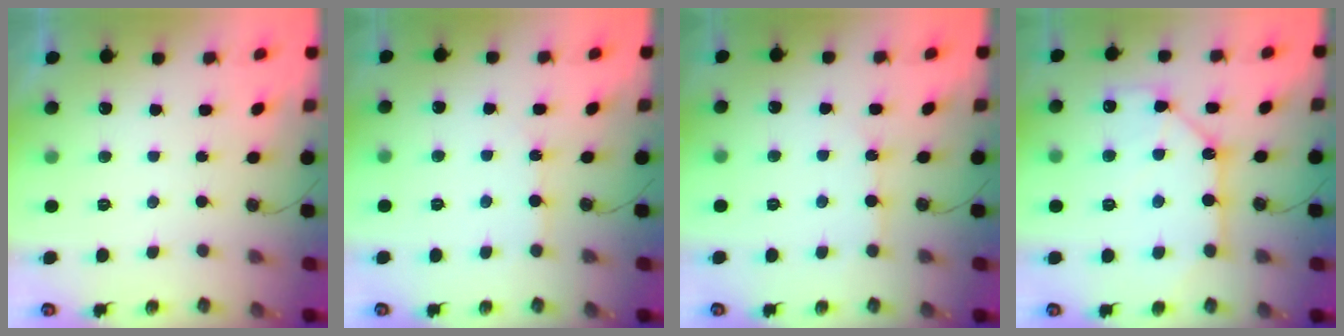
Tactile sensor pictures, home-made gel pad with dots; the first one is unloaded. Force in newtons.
{"total": 3.5, "press": 3.4, "slide": 0.5}
{"total": 6.2, "press": 6.1, "slide": 0.6}
{"total": 11.2, "press": 11.2, "slide": 0.7}